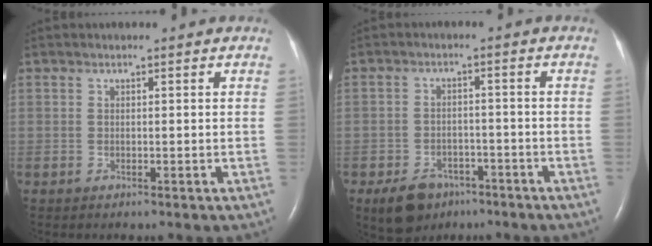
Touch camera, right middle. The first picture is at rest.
{"total": 6.8, "force": [-4.5, 4.3, 2.7], "torque": [-0.054, 0.000, -0.067]}